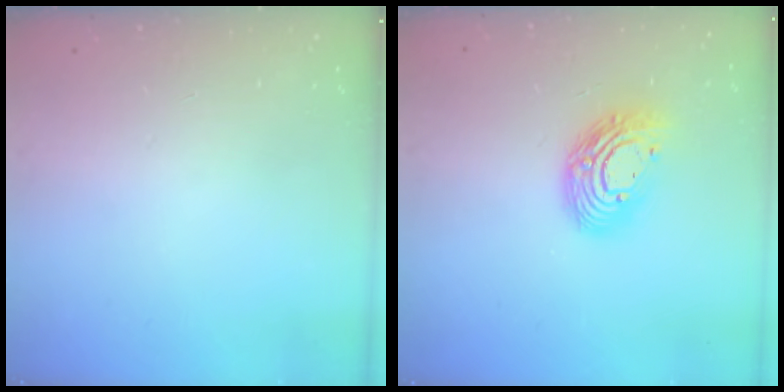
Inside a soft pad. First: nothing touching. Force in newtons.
{"total": 13.4, "press": 13.4, "slide": 1.0}